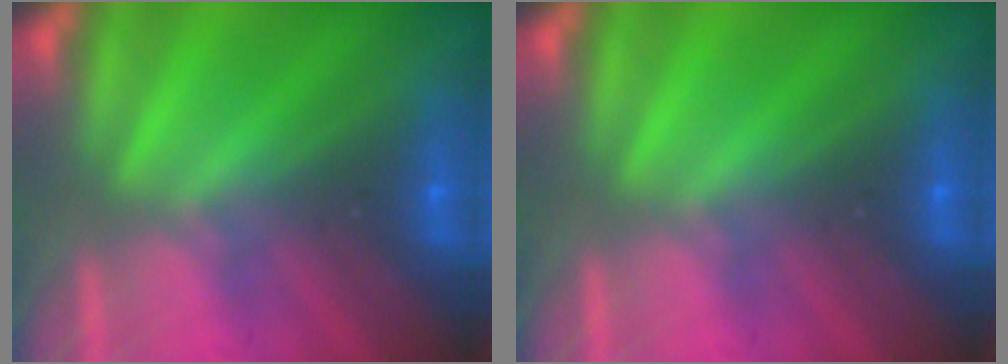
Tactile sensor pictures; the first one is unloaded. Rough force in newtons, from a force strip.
{"total": 0.0}